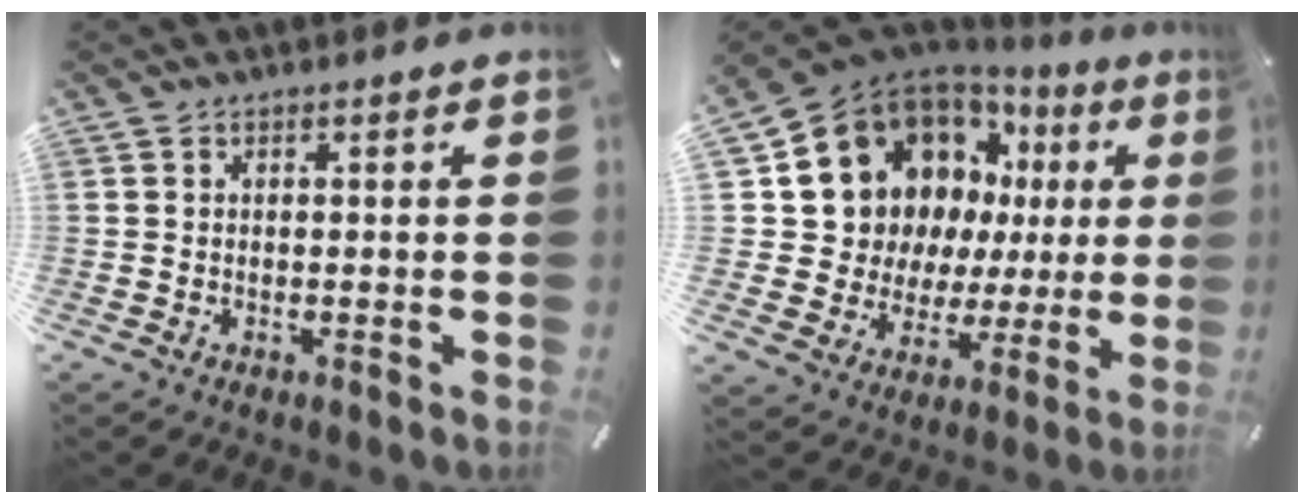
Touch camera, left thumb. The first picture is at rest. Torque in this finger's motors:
{"motor_torque": [2.34, 2.67, 1.52, -1.26, 0.52]}